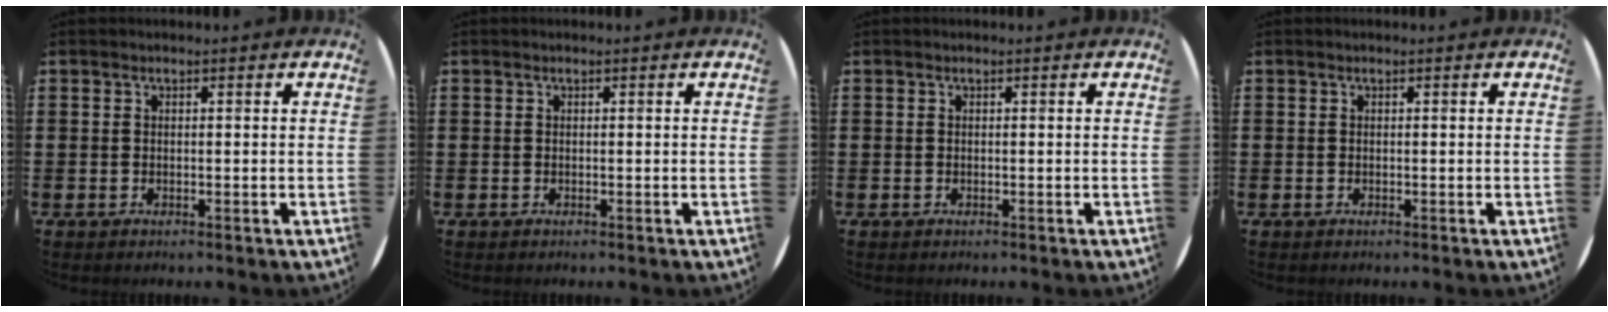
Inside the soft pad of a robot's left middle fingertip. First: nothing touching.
{"total": 0.0}
{"total": 0.0}
{"total": 0.0}